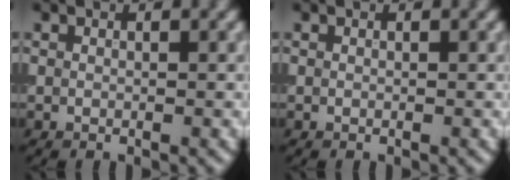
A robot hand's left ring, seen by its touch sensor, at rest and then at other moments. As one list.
[{"total": 0.0}]